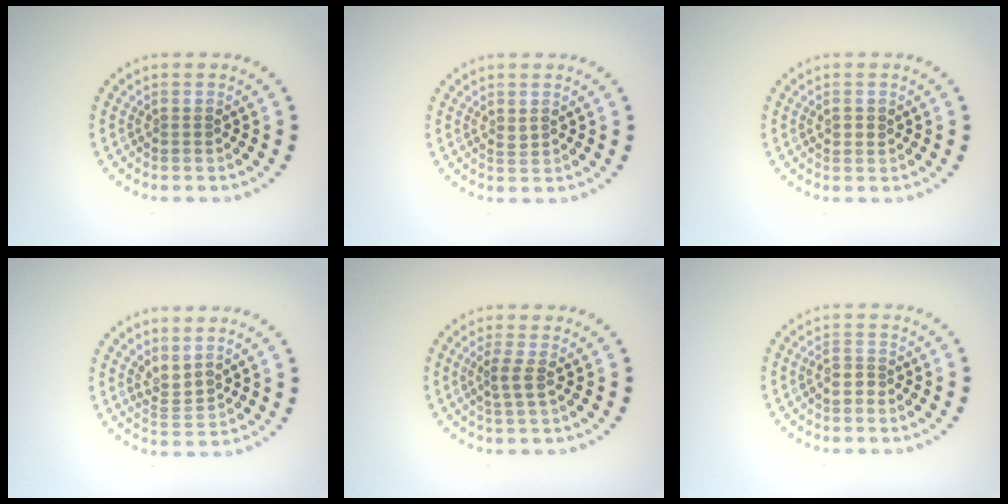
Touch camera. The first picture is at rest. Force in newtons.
{"total": 0.6, "press": 0.5, "slide": 0.1}
{"total": 1.0, "press": 1.0, "slide": 0.3}
{"total": 2.1, "press": 1.4, "slide": 1.6}
{"total": 1.6, "press": 1.3, "slide": 1.0}
{"total": 1.5, "press": 1.2, "slide": 0.9}